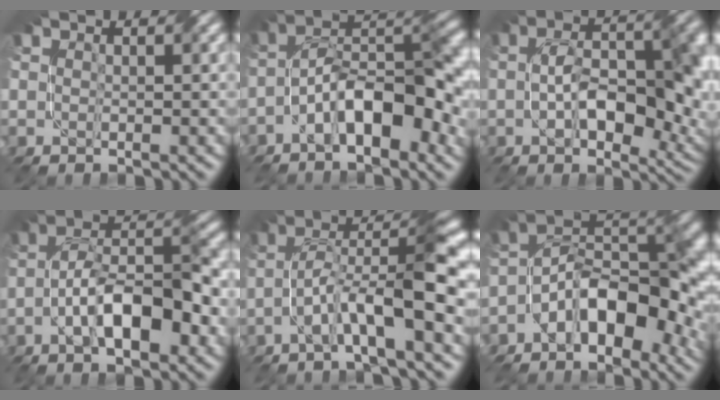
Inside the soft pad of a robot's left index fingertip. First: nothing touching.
{"total": 9.1, "force": [-3.6, 3.6, 7.5], "torque": [-0.116, 0.022, -0.070]}
{"total": 11.0, "force": [-0.8, 5.2, 9.7], "torque": [-0.145, 0.001, -0.009]}
{"total": 8.9, "force": [-3.2, 3.2, 7.7], "torque": [-0.122, 0.022, -0.059]}
{"total": 8.0, "force": [-2.8, 1.4, 7.4], "torque": [-0.129, 0.024, -0.052]}
{"total": 11.0, "force": [-4.2, 5.5, 8.5], "torque": [-0.122, 0.015, -0.081]}